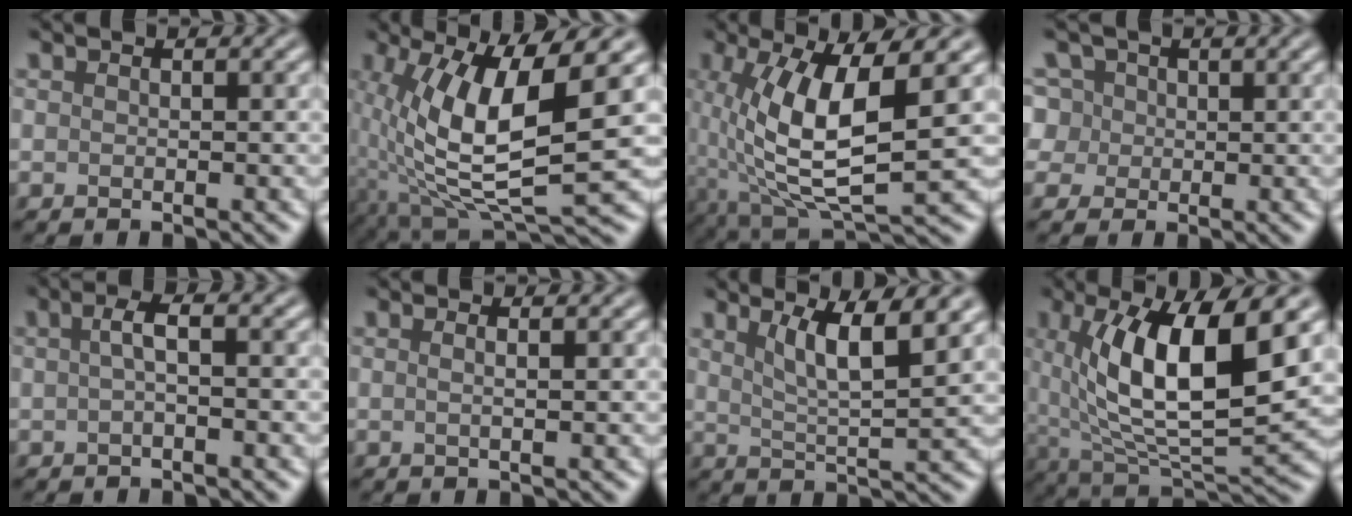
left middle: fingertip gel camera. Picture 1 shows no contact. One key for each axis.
{"total": 10.8, "fx": 0.8, "fy": 3.4, "fz": 10.2, "tx": -0.201, "ty": -0.015, "tz": 0.015}
{"total": 9.7, "fx": 0.7, "fy": 3.3, "fz": 9.1, "tx": -0.179, "ty": -0.007, "tz": 0.015}
{"total": 5.8, "fx": 2.4, "fy": 4.8, "fz": 2.4, "tx": -0.051, "ty": 0.030, "tz": 0.017}
{"total": 1.9, "fx": 0.1, "fy": 0.4, "fz": 1.9, "tx": -0.037, "ty": 0.007, "tz": 0.000}
{"total": 1.6, "fx": 0.5, "fy": 0.7, "fz": 1.3, "tx": -0.010, "ty": -0.002, "tz": -0.010}
{"total": 5.4, "fx": 2.8, "fy": 1.2, "fz": 4.5, "tx": -0.075, "ty": -0.006, "tz": 0.047}
{"total": 11.8, "fx": 2.6, "fy": 4.0, "fz": 10.8, "tx": -0.174, "ty": -0.008, "tz": 0.045}